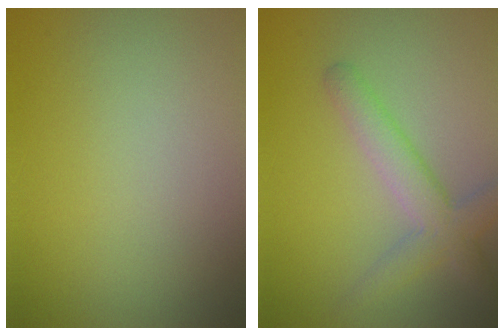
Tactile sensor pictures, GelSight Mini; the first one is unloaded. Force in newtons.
{"total": 3.8, "press": 3.8, "slide": 0.2}